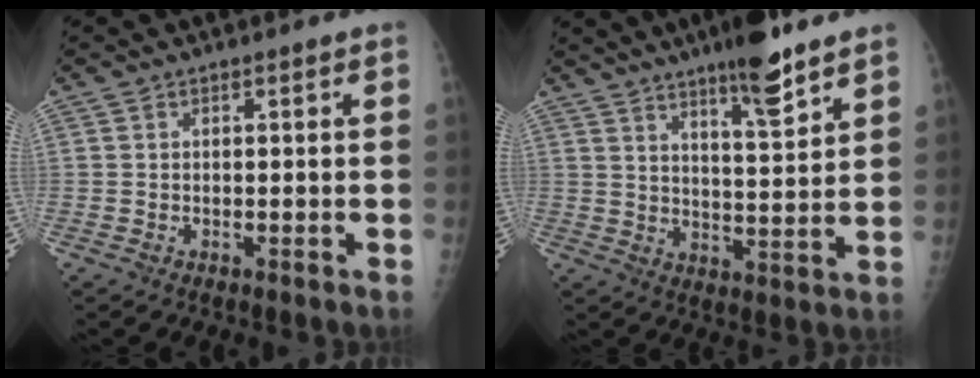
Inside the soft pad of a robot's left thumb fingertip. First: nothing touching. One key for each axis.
{"total": 10.4, "fx": 7.3, "fy": 1.6, "fz": 7.1, "tx": -0.101, "ty": -0.047, "tz": 0.117}